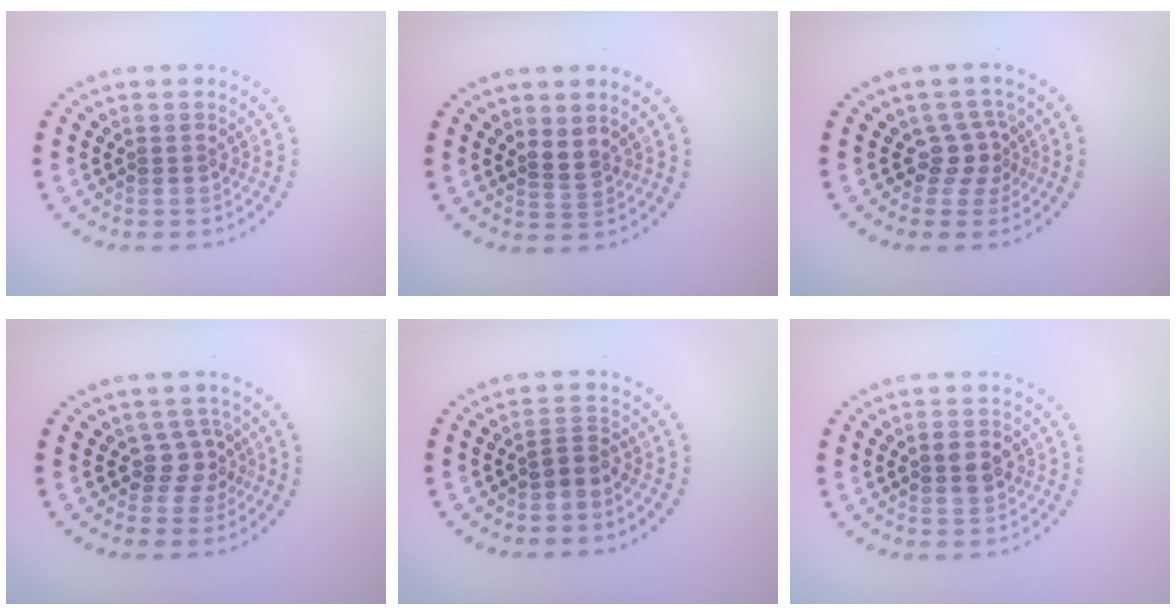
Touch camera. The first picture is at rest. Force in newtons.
{"total": 1.7, "press": 1.3, "slide": 1.2}
{"total": 2.2, "press": 1.5, "slide": 1.7}
{"total": 2.0, "press": 1.5, "slide": 1.4}
{"total": 1.7, "press": 1.2, "slide": 1.2}
{"total": 2.5, "press": 2.5, "slide": 0.2}